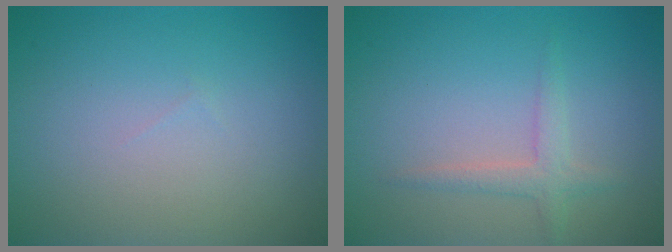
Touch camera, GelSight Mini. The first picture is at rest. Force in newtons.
{"total": 1.9, "press": 1.9, "slide": 0.1}